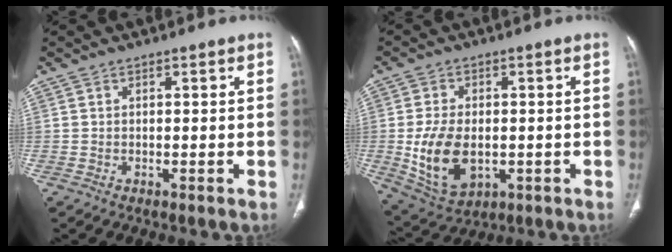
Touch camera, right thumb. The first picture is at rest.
{"total": 12.1, "force": [-1.6, 7.6, 9.3], "torque": [-0.167, -0.005, -0.010]}